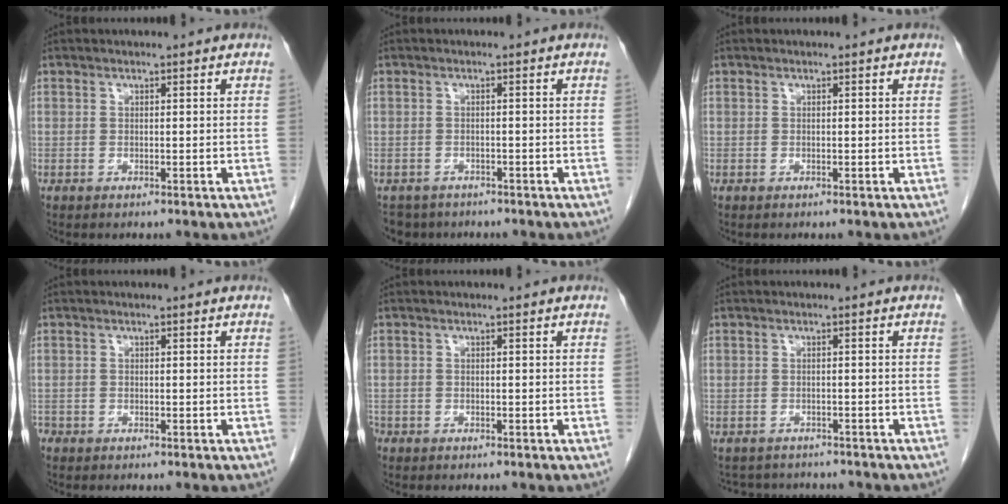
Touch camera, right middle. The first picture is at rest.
{"total": 4.4, "force": [-3.7, 2.3, 0.1], "torque": [-0.001, -0.003, -0.058]}
{"total": 0.0}
{"total": 1.1, "force": [-0.9, 0.6, 0.2], "torque": [-0.008, -0.001, -0.016]}
{"total": 1.1, "force": [-0.9, 0.6, 0.2], "torque": [-0.009, -0.001, -0.017]}
{"total": 6.3, "force": [-6.0, 1.7, 1.0], "torque": [-0.015, 0.003, -0.078]}